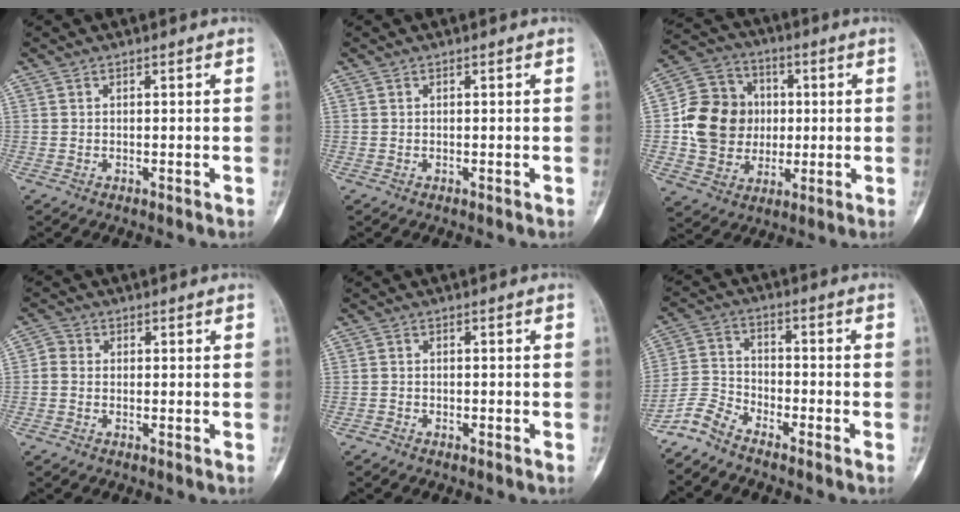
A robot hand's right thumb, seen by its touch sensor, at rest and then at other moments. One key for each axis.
{"total": 0.0}
{"total": 15.6, "fx": 0.5, "fy": 13.6, "fz": 7.8, "tx": -0.113, "ty": 0.019, "tz": 0.014}
{"total": 2.1, "fx": -0.3, "fy": 1.8, "fz": 1.0, "tx": -0.014, "ty": 0.003, "tz": -0.016}
{"total": 0.8, "fx": -0.7, "fy": 0.3, "fz": 0.2, "tx": -0.007, "ty": 0.002, "tz": -0.017}
{"total": 6.1, "fx": -5.6, "fy": 1.6, "fz": 1.8, "tx": -0.041, "ty": 0.033, "tz": -0.124}